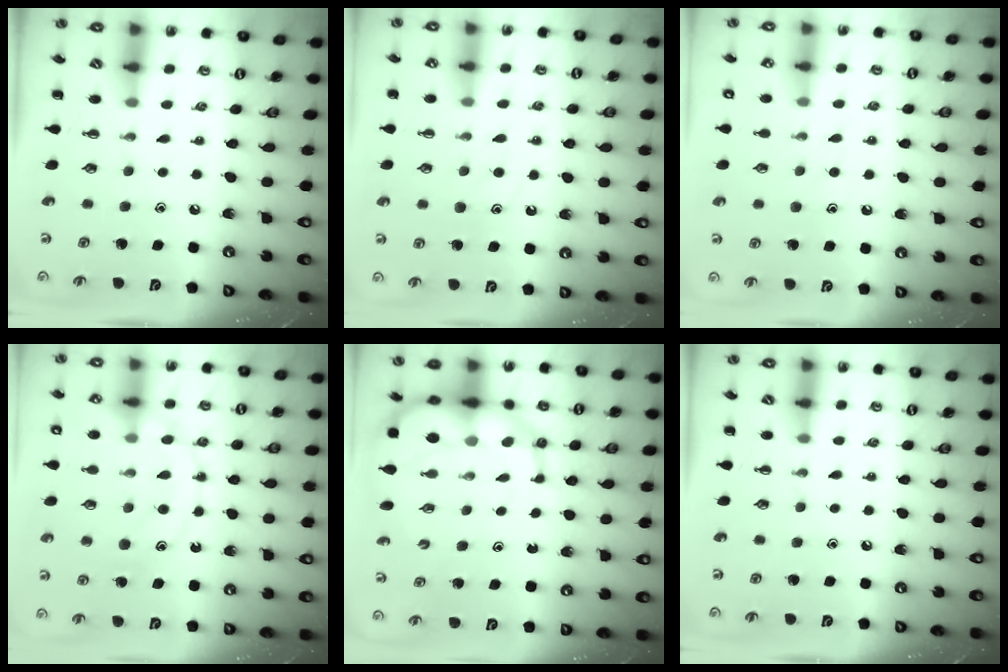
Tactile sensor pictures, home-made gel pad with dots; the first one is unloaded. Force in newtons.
{"total": 9.6, "press": 9.5, "slide": 0.9}
{"total": 7.0, "press": 6.9, "slide": 1.2}
{"total": 13.5, "press": 13.4, "slide": 1.1}
{"total": 12.1, "press": 11.7, "slide": 3.3}
{"total": 0.0}